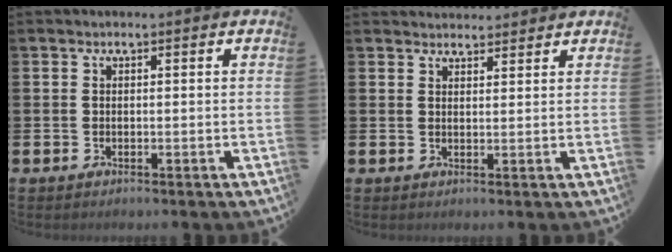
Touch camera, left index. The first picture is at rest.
{"total": 2.6, "force": [2.5, 0.6, -0.2], "torque": [0.006, -0.013, 0.045]}